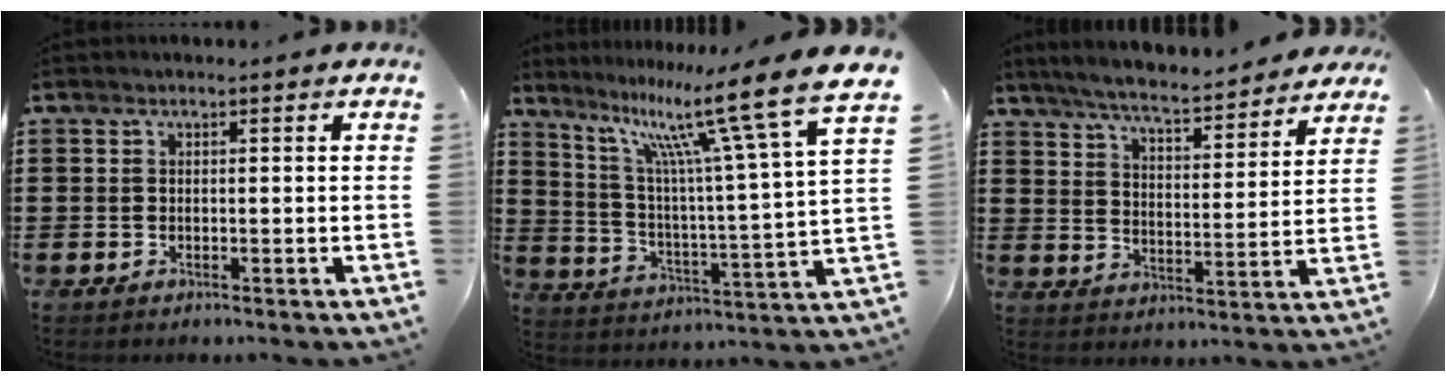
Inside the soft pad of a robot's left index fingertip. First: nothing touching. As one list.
[{"total": 14.0, "force": [10.0, 0.8, 9.7], "torque": [-0.188, -0.070, 0.154]}, {"total": 6.2, "force": [5.8, 0.1, 2.2], "torque": [-0.069, -0.039, 0.097]}]